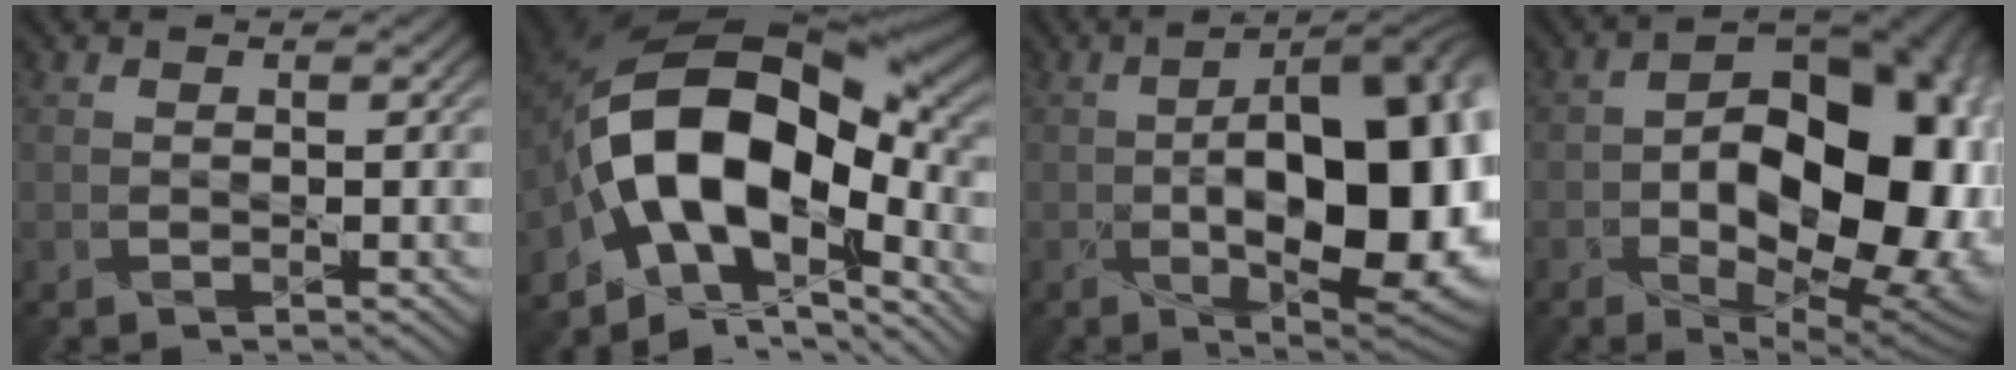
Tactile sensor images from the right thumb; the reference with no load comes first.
{"total": 17.3, "force": [-4.0, 10.6, 13.2], "torque": [-0.233, 0.001, -0.076]}
{"total": 18.7, "force": [-2.2, 8.6, 16.5], "torque": [-0.222, -0.016, -0.031]}
{"total": 18.8, "force": [-3.3, 11.0, 14.8], "torque": [-0.198, -0.020, -0.029]}